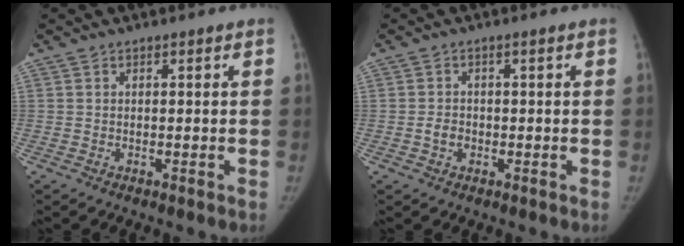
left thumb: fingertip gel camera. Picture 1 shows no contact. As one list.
[{"total": 2.1, "force": [-0.6, 1.7, 1.1], "torque": [-0.011, 0.008, -0.010]}]